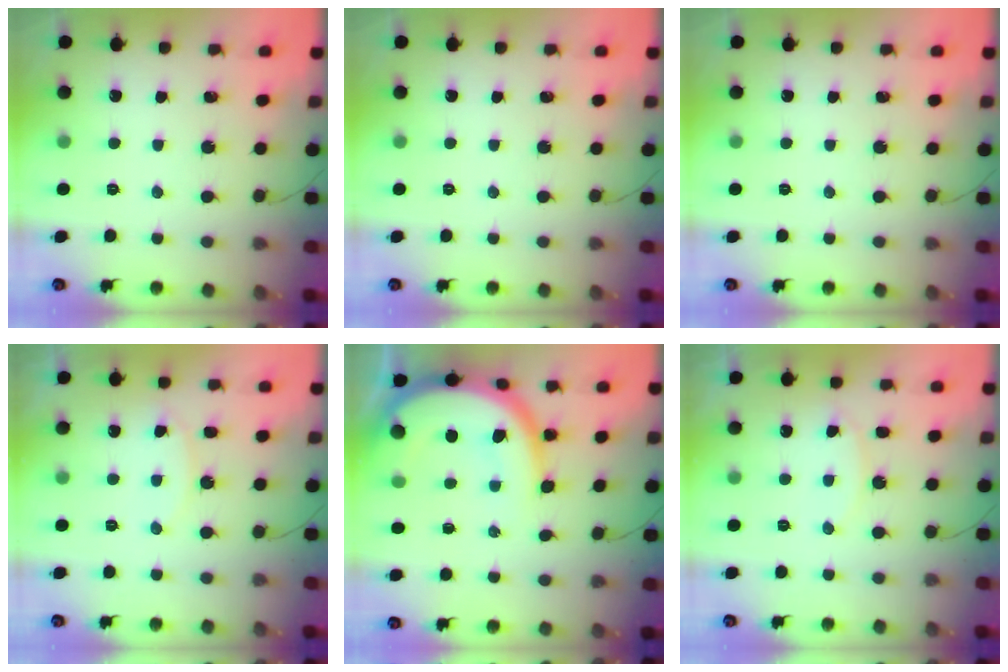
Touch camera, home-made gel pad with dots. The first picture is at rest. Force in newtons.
{"total": 0.0}
{"total": 0.0}
{"total": 6.7, "press": 6.7, "slide": 0.6}
{"total": 16.2, "press": 16.1, "slide": 1.6}
{"total": 6.7, "press": 6.7, "slide": 0.6}